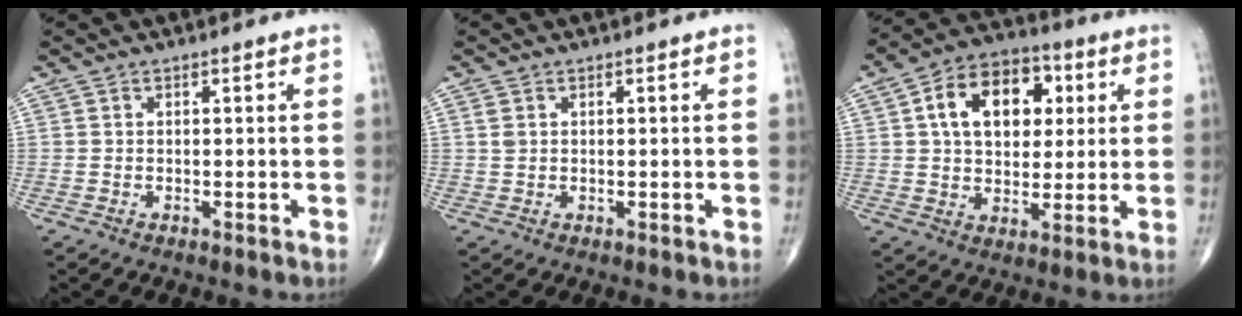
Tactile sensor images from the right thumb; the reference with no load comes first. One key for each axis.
{"total": 1.2, "fx": 0.5, "fy": 0.8, "fz": 0.8, "tx": -0.017, "ty": 0.003, "tz": 0.014}
{"total": 15.2, "fx": 4.0, "fy": 10.1, "fz": 10.6, "tx": -0.138, "ty": 0.007, "tz": 0.061}